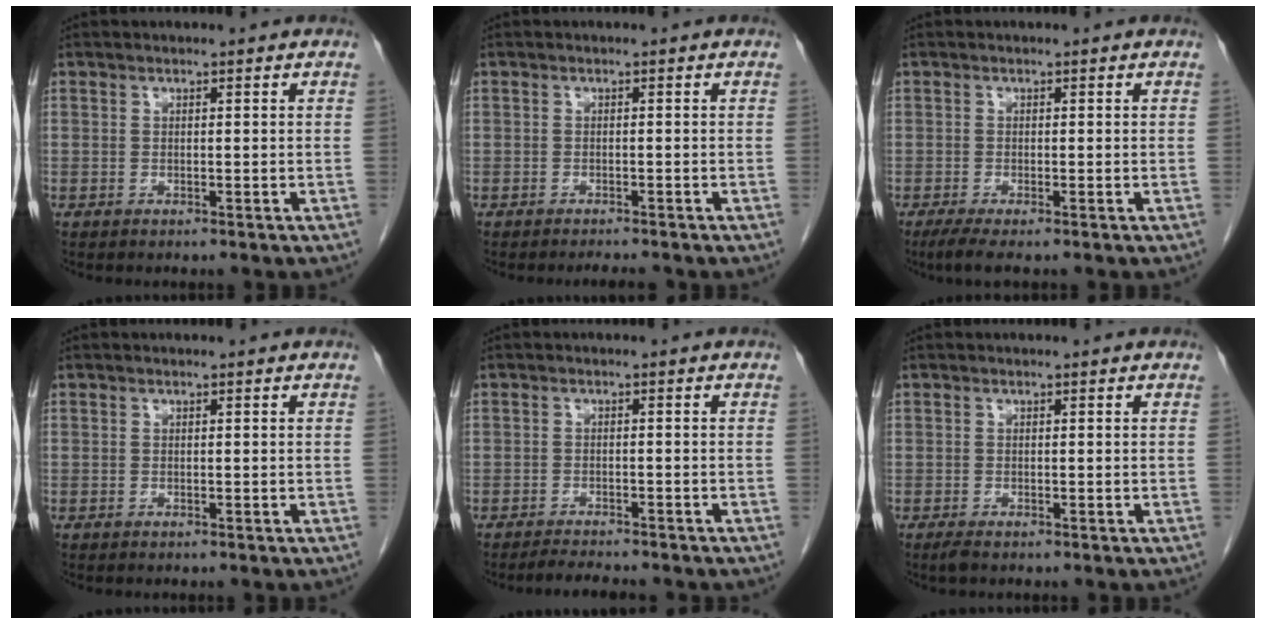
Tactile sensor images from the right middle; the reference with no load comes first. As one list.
[{"total": 1.9, "force": [-1.8, -0.2, 0.6], "torque": [-0.011, -0.007, -0.022]}, {"total": 2.8, "force": [-1.8, 0.2, 2.1], "torque": [-0.041, -0.010, -0.035]}, {"total": 0.0}, {"total": 5.5, "force": [-4.9, 0.9, 2.2], "torque": [-0.035, -0.009, -0.070]}, {"total": 1.1, "force": [-0.8, 0.2, 0.7], "torque": [-0.021, -0.004, -0.013]}]